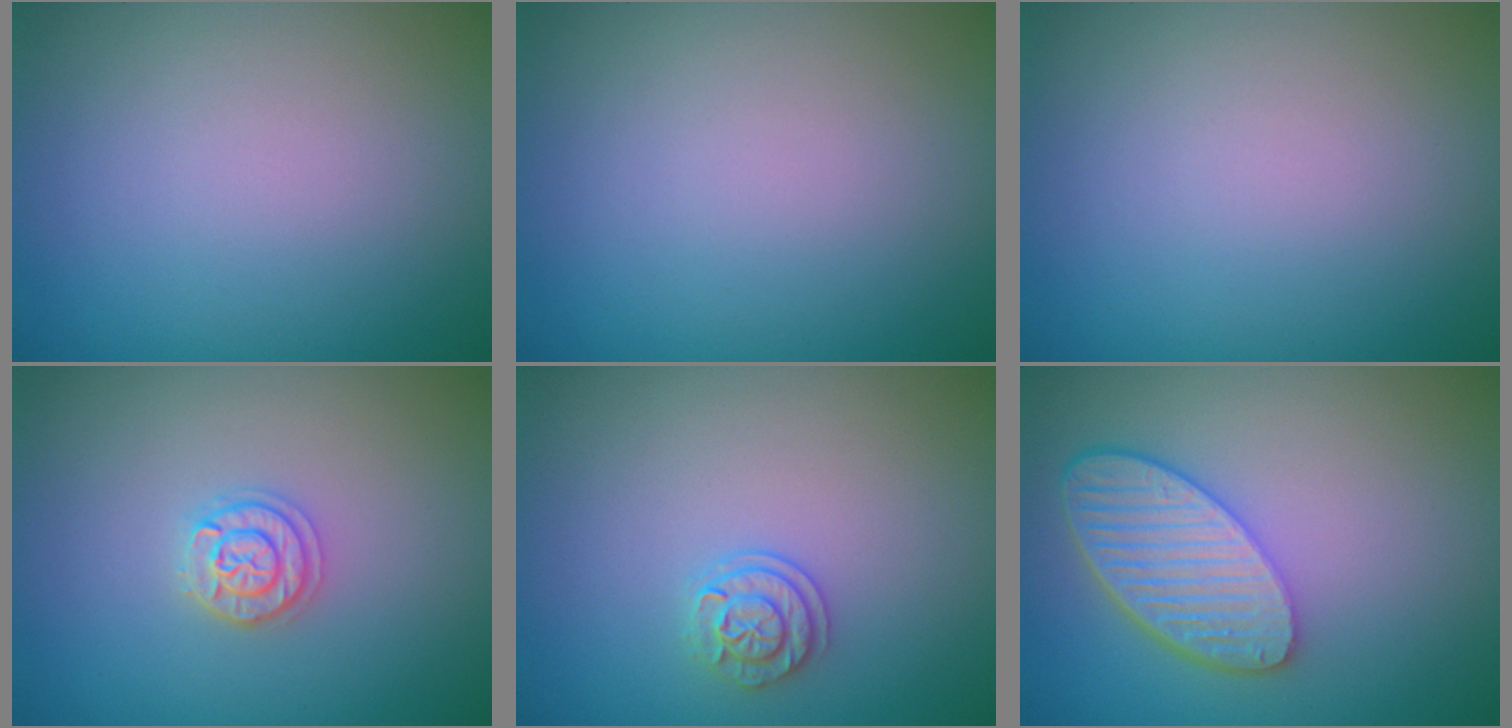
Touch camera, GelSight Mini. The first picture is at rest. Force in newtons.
{"total": 0.0}
{"total": 0.0}
{"total": 1.9, "press": 1.8, "slide": 0.3}
{"total": 1.9, "press": 1.7, "slide": 0.8}
{"total": 5.5, "press": 4.4, "slide": 3.3}